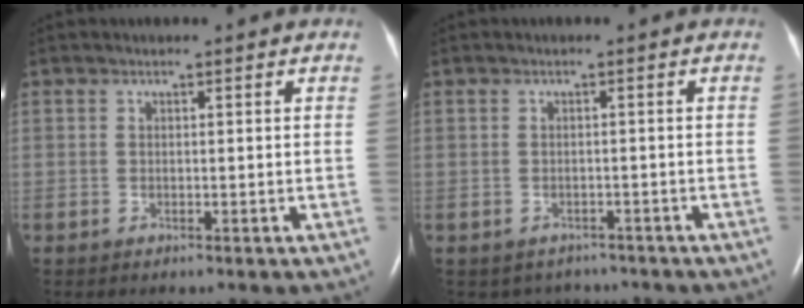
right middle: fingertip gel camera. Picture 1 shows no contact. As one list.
[{"total": 3.5, "force": [-3.1, 1.7, -0.4], "torque": [0.000, 0.007, -0.035]}]